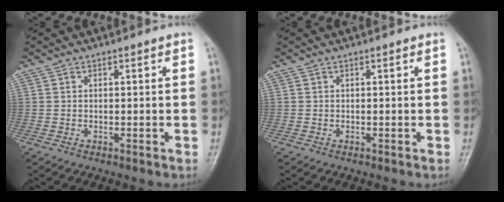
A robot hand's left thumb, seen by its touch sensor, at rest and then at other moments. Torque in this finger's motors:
{"motor_torque": [0.00, 0.01, 0.00, 0.00, 0.00]}